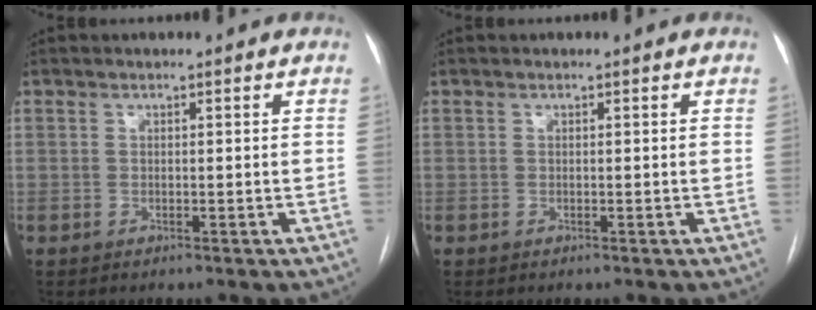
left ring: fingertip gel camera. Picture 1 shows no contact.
{"total": 0.0}